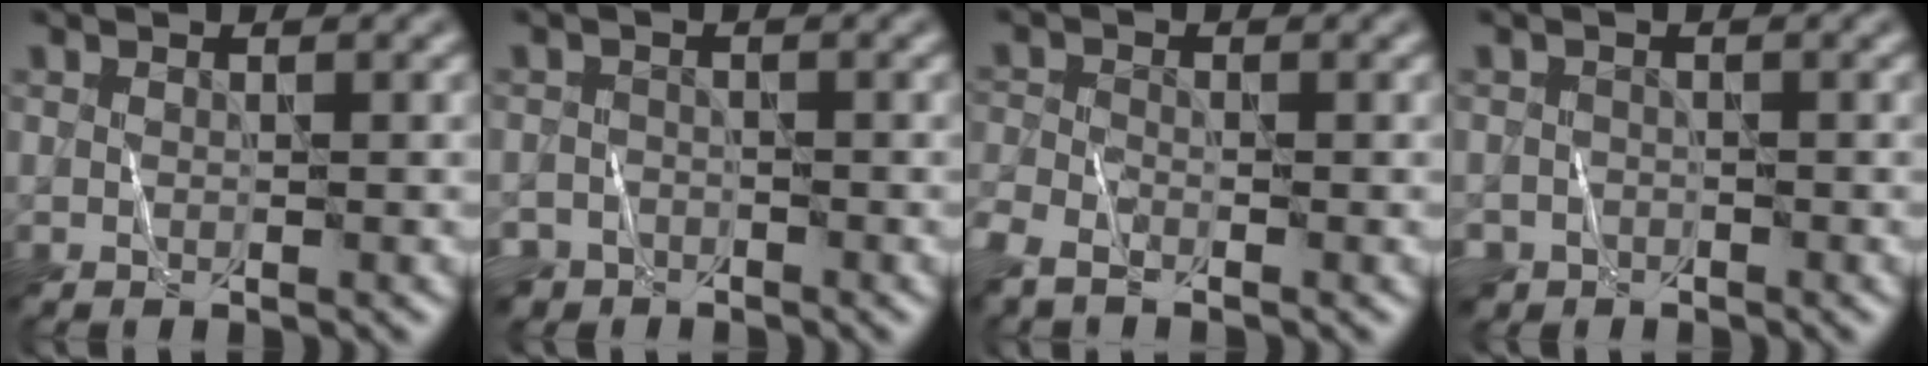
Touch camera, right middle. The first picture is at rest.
{"total": 2.8, "force": [-2.4, 1.6, 0.0], "torque": [0.014, 0.002, -0.043]}
{"total": 3.0, "force": [-2.3, 1.2, 1.5], "torque": [-0.035, -0.009, -0.060]}
{"total": 2.3, "force": [-1.7, 1.4, -0.1], "torque": [0.015, 0.003, -0.031]}